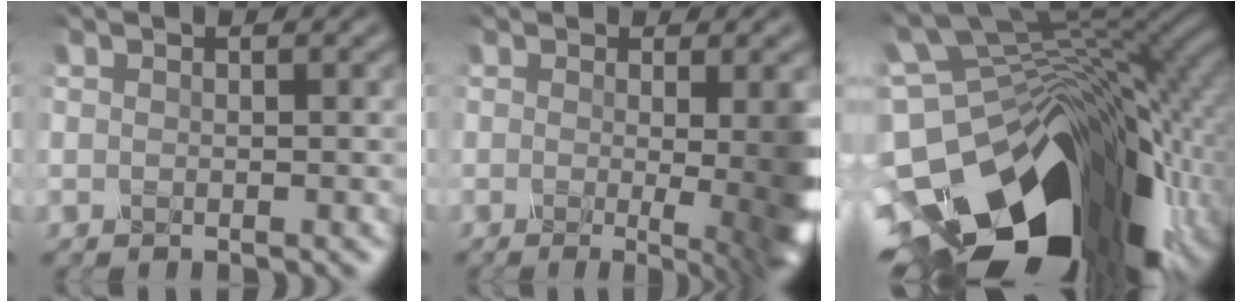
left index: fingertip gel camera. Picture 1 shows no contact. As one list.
[{"total": 9.7, "force": [0.1, 3.7, 9.0], "torque": [-0.089, 0.007, 0.004]}, {"total": 16.8, "force": [-7.7, 10.1, 11.0], "torque": [-0.223, -0.025, -0.117]}]